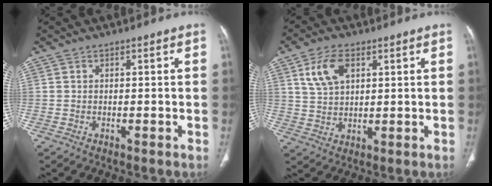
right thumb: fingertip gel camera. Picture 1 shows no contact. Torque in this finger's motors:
{"motor_torque": [-0.60, 0.80, 0.08, -0.26, 0.08]}